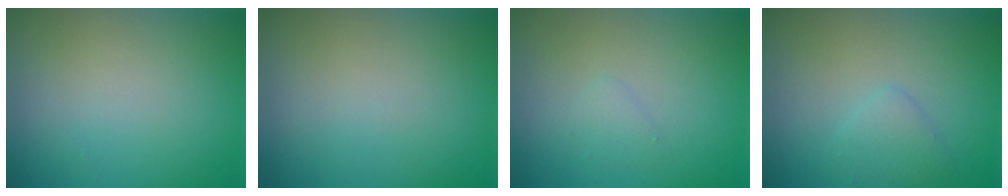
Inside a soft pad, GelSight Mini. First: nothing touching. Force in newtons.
{"total": 0.0}
{"total": 0.8, "press": 0.8, "slide": 0.1}
{"total": 1.7, "press": 1.7, "slide": 0.2}